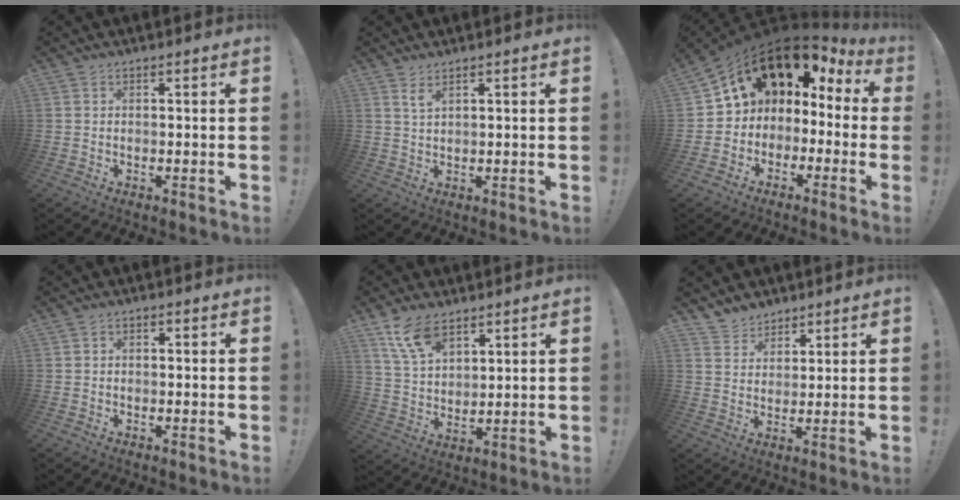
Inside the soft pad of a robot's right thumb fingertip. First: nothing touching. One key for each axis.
{"total": 2.6, "fx": 1.7, "fy": 0.4, "fz": 1.9, "tx": -0.033, "ty": -0.006, "tz": 0.028}
{"total": 12.3, "fx": 6.9, "fy": 7.9, "fz": 6.4, "tx": -0.087, "ty": -0.052, "tz": 0.125}
{"total": 1.1, "fx": -0.7, "fy": 0.7, "fz": 0.5, "tx": -0.008, "ty": 0.003, "tz": -0.012}
{"total": 10.5, "fx": 7.4, "fy": 4.6, "fz": 5.8, "tx": -0.108, "ty": -0.035, "tz": 0.140}
{"total": 5.7, "fx": 4.7, "fy": 3.1, "fz": 0.1, "tx": -0.004, "ty": -0.037, "tz": 0.092}